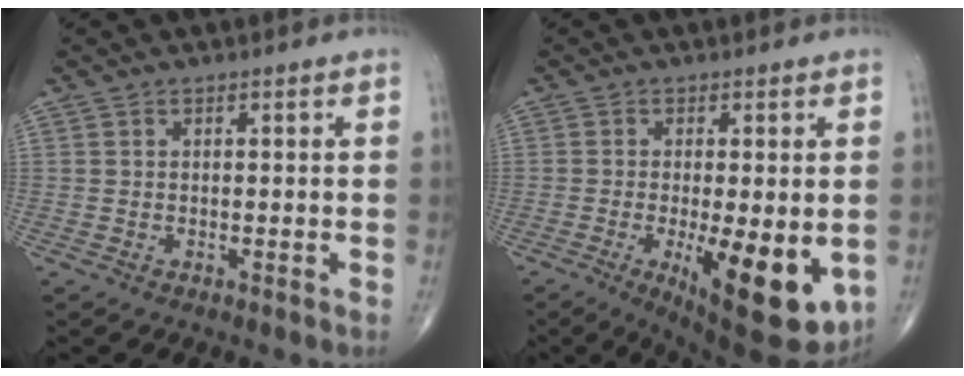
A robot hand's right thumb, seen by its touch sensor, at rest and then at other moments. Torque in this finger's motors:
{"motor_torque": [1.58, 2.49, 0.76, -0.84, 0.44]}